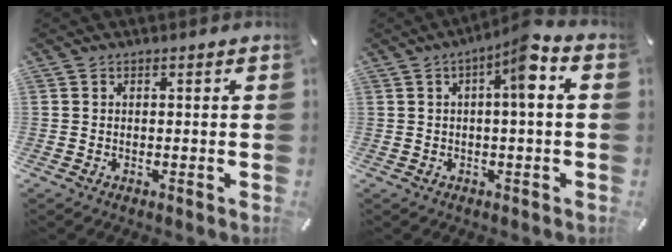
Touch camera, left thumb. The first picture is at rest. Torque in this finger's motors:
{"motor_torque": [0.19, 0.07, 0.35, 0.36, 0.03]}